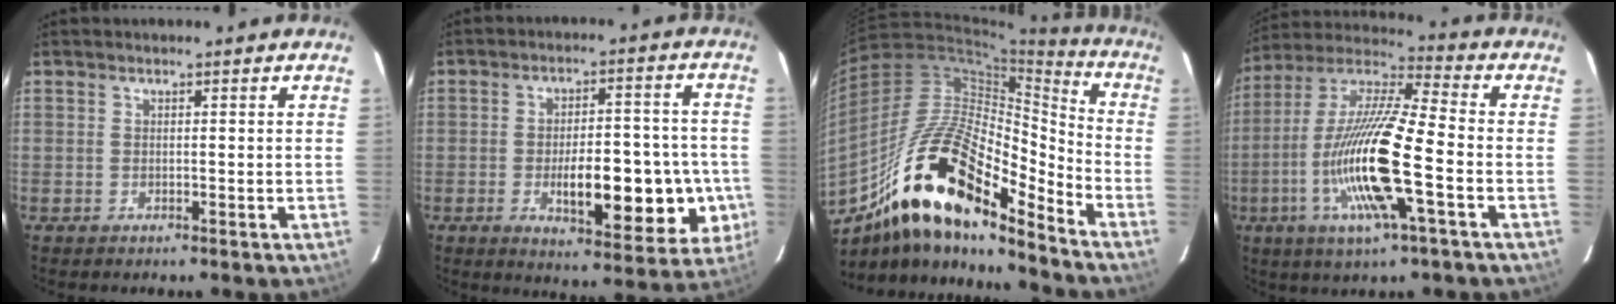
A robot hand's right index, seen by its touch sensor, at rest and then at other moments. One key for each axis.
{"total": 16.2, "fx": -4.1, "fy": 5.3, "fz": 14.7, "tx": -0.162, "ty": 0.020, "tz": -0.042}
{"total": 21.2, "fx": -13.0, "fy": 6.0, "fz": 15.7, "tx": -0.299, "ty": 0.018, "tz": -0.223}
{"total": 17.9, "fx": -4.8, "fy": 1.4, "fz": 17.2, "tx": -0.350, "ty": -0.010, "tz": -0.092}